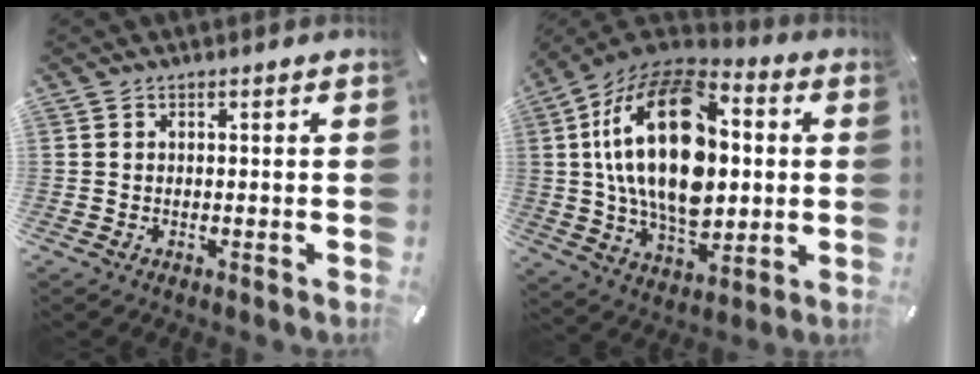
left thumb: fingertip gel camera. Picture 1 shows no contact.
{"total": 26.0, "force": [2.7, 16.4, 20.0], "torque": [-0.388, -0.001, 0.040]}